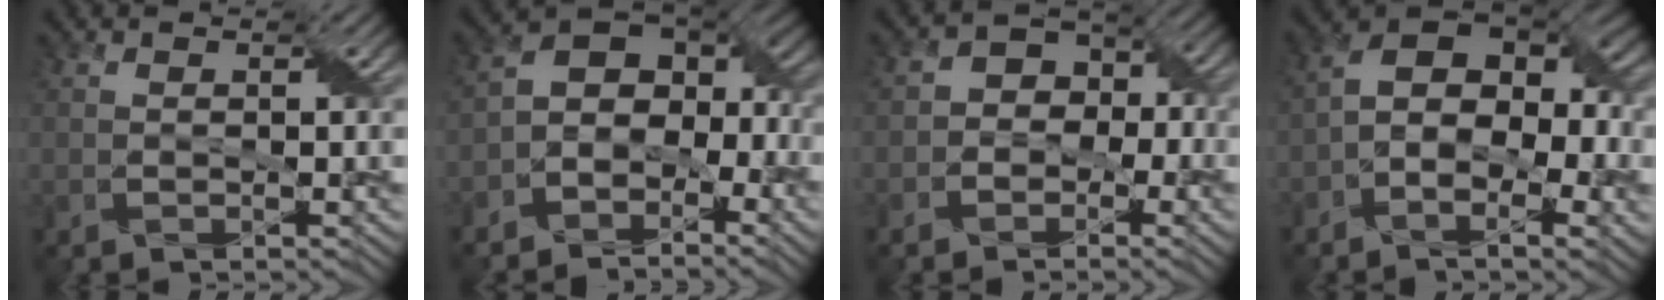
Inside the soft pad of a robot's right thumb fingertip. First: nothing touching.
{"total": 8.2, "force": [-3.9, 4.9, 5.4], "torque": [-0.077, 0.002, -0.086]}
{"total": 4.5, "force": [-1.4, 3.6, 2.3], "torque": [-0.021, 0.010, -0.045]}
{"total": 11.3, "force": [-1.4, 6.4, 9.2], "torque": [-0.146, 0.014, -0.020]}